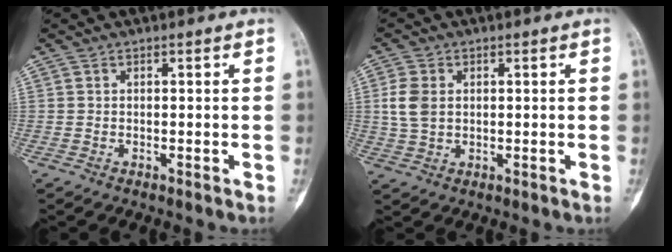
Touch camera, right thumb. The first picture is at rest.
{"total": 5.2, "force": [0.9, 3.6, 3.5], "torque": [-0.075, 0.002, 0.022]}